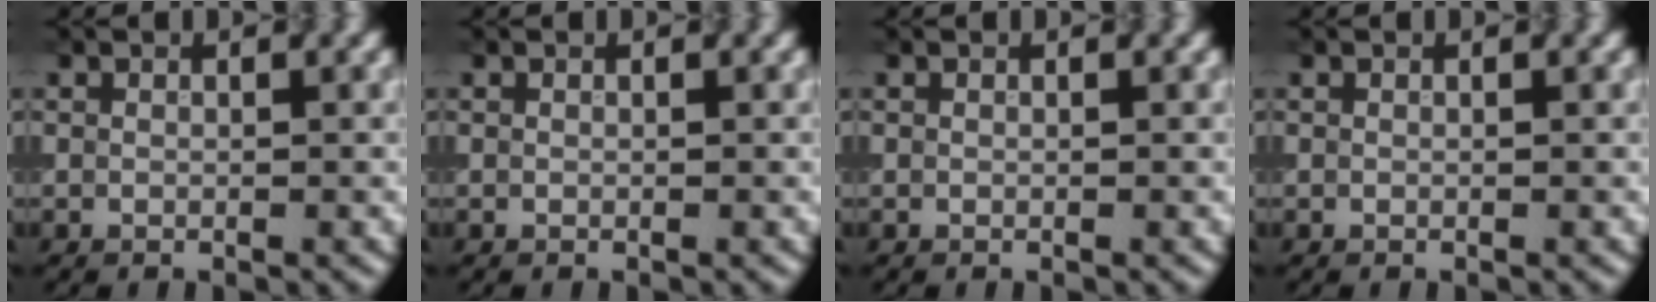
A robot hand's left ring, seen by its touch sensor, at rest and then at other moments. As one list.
[{"total": 0.0}, {"total": 0.0}, {"total": 0.0}]